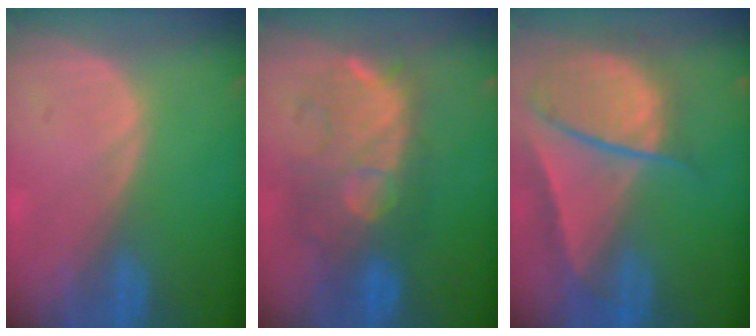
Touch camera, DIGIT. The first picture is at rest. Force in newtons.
{"total": 9.4, "press": 9.2, "slide": 1.9}
{"total": 9.8, "press": 8.2, "slide": 5.3}